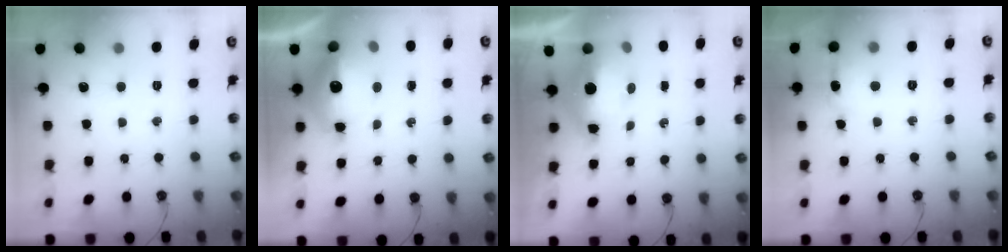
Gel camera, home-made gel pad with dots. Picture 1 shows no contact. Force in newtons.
{"total": 15.3, "press": 15.2, "slide": 1.3}
{"total": 8.8, "press": 8.6, "slide": 1.6}
{"total": 6.6, "press": 6.5, "slide": 1.2}